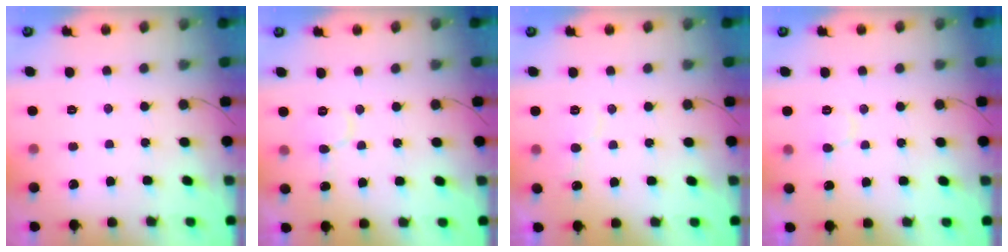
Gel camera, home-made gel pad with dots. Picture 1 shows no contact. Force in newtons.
{"total": 5.7, "press": 5.7, "slide": 0.1}
{"total": 6.1, "press": 6.0, "slide": 0.6}
{"total": 7.0, "press": 7.0, "slide": 0.4}